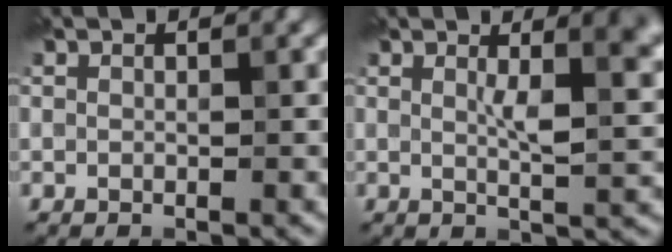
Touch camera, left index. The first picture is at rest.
{"total": 4.6, "force": [1.6, 1.1, 4.2], "torque": [-0.059, 0.004, 0.026]}